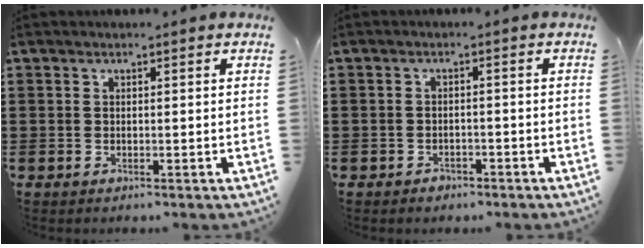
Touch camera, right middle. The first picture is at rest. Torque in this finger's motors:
{"motor_torque": [0.10, 0.39, -0.01, -0.01]}